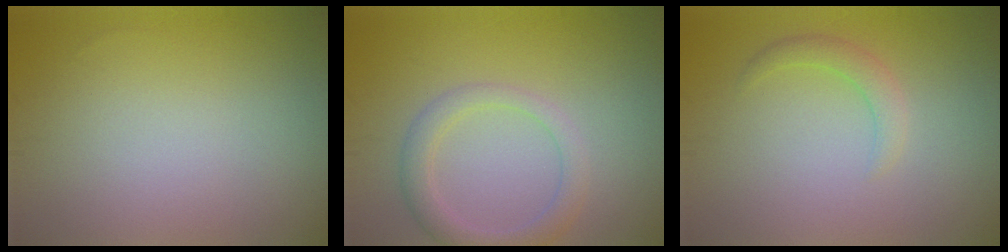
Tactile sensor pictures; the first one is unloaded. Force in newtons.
{"total": 2.9, "press": 2.9, "slide": 0.1}
{"total": 1.7, "press": 1.7, "slide": 0.1}